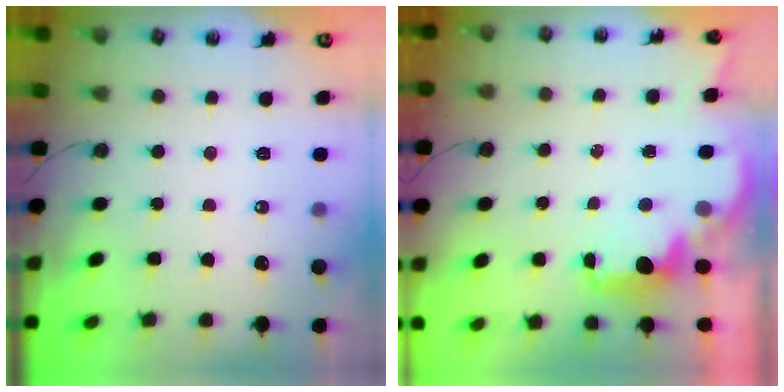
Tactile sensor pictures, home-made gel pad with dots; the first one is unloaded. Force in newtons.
{"total": 2.2, "press": 2.0, "slide": 0.8}